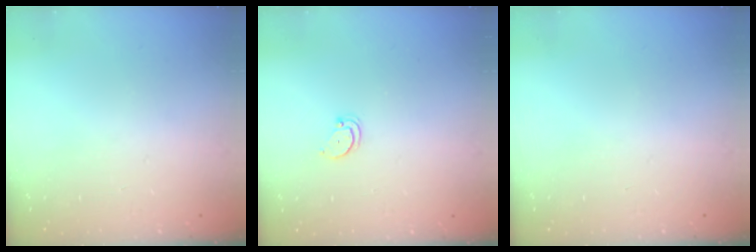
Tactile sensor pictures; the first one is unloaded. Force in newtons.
{"total": 2.7, "press": 2.7, "slide": 0.2}
{"total": 0.0}